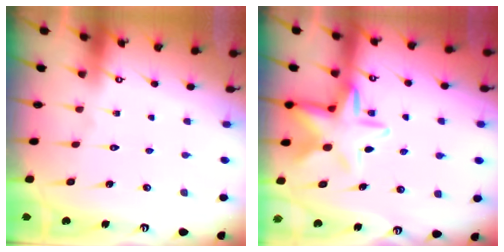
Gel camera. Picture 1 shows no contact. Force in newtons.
{"total": 11.8, "press": 11.7, "slide": 1.8}